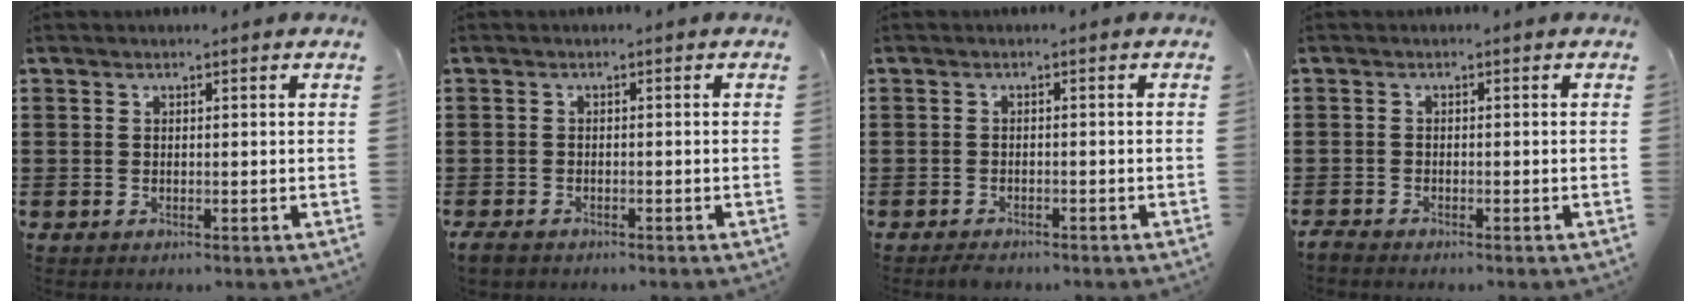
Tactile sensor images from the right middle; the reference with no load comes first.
{"total": 1.5, "force": [-1.2, 0.7, 0.4], "torque": [-0.018, 0.000, -0.028]}
{"total": 1.1, "force": [-1.1, 0.2, 0.2], "torque": [-0.008, -0.003, -0.021]}
{"total": 1.3, "force": [-1.3, 0.2, 0.0], "torque": [-0.005, 0.003, -0.029]}